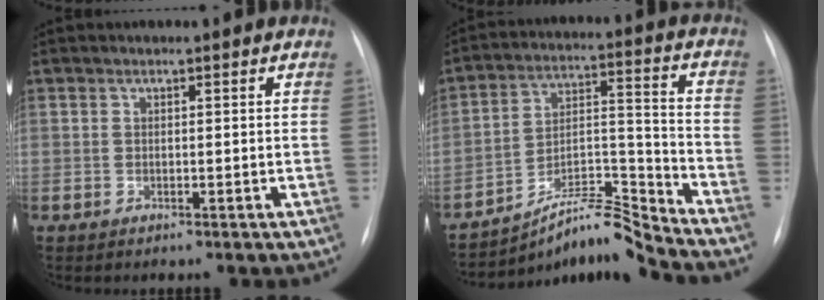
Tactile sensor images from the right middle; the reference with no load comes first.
{"total": 10.1, "force": [-9.7, -1.3, 2.5], "torque": [-0.042, 0.044, -0.168]}